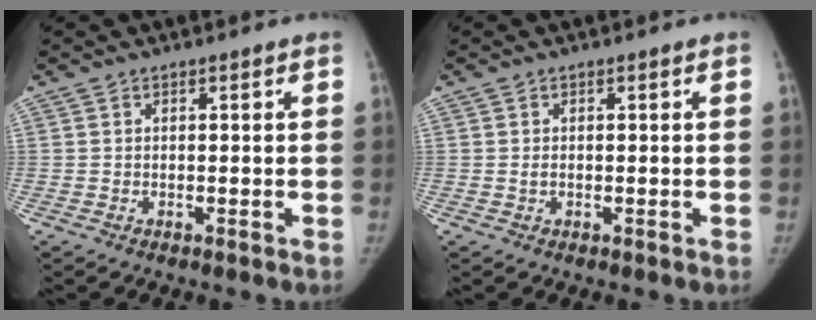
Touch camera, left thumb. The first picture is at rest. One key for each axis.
{"total": 0.8, "fx": -0.1, "fy": 0.5, "fz": 0.6, "tx": -0.012, "ty": 0.005, "tz": 0.000}